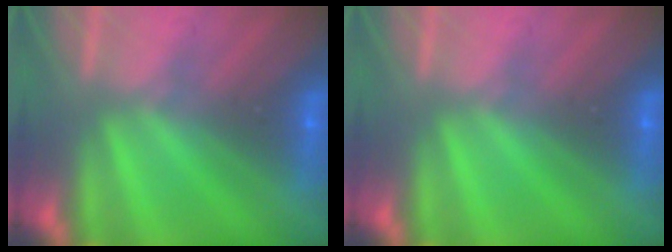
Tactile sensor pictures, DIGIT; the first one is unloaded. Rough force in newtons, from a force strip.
{"total": 0.0}